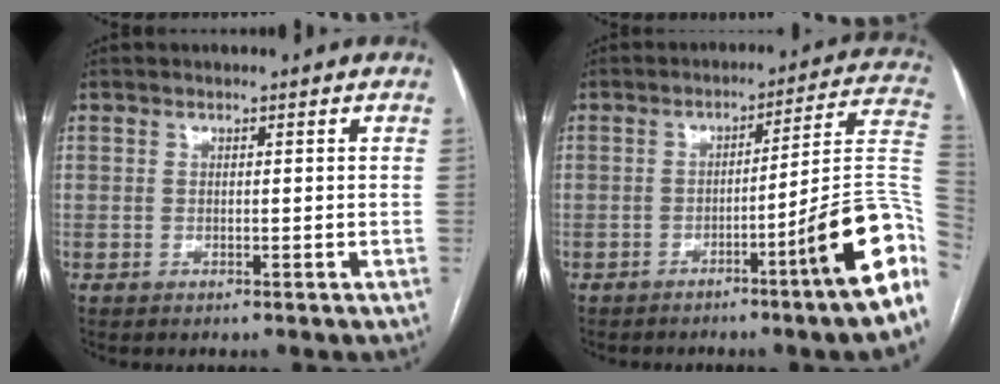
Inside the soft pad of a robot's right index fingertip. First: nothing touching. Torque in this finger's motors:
{"motor_torque": [1.39, -0.75, 0.56, 0.13]}